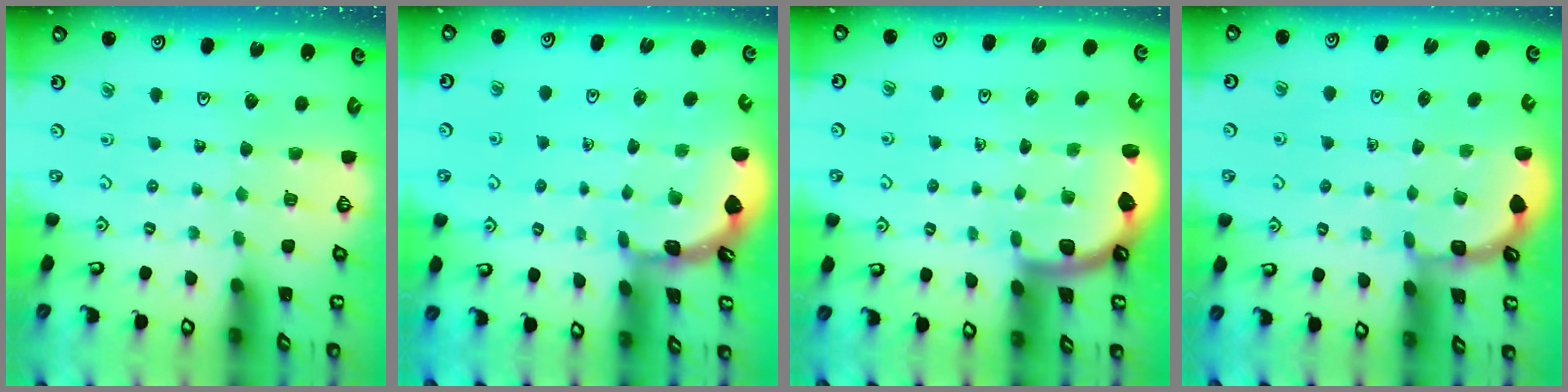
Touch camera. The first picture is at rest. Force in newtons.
{"total": 1.7, "press": 1.7, "slide": 0.1}
{"total": 1.9, "press": 1.9, "slide": 0.3}
{"total": 2.0, "press": 2.0, "slide": 0.1}